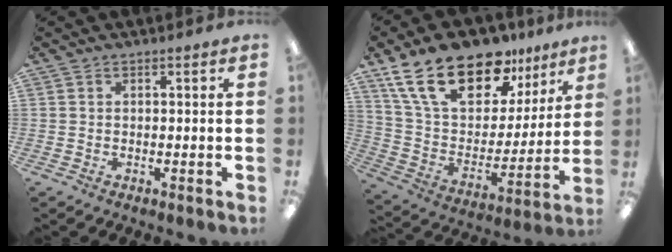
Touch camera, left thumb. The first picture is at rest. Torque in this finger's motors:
{"motor_torque": [0.44, 0.55, 1.21, -1.56, 0.15]}